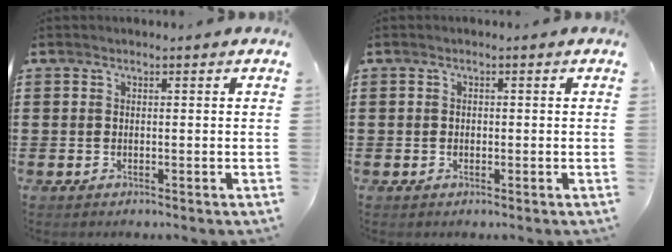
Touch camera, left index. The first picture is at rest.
{"total": 0.6, "force": [-0.1, 0.6, 0.2], "torque": [-0.008, 0.004, -0.002]}